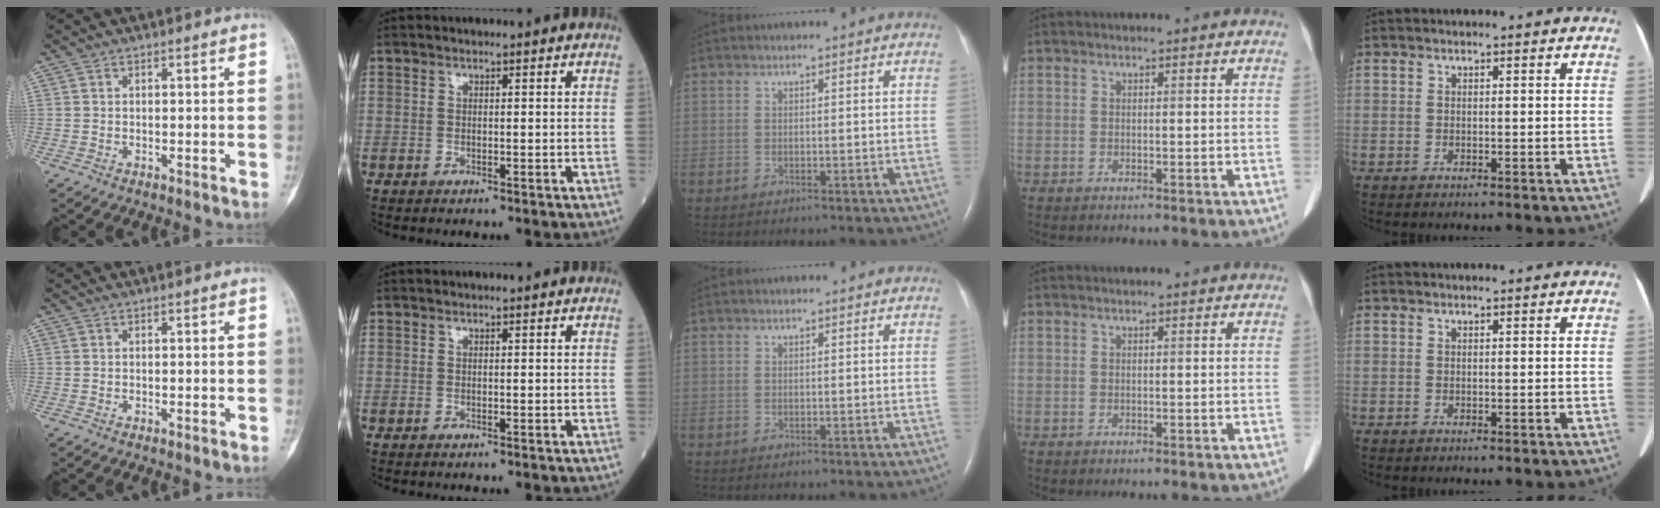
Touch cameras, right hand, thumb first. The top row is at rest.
{}